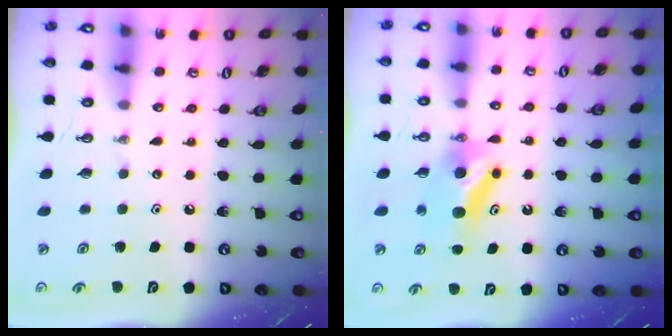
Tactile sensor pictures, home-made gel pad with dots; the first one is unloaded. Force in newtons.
{"total": 8.0, "press": 5.9, "slide": 5.4}